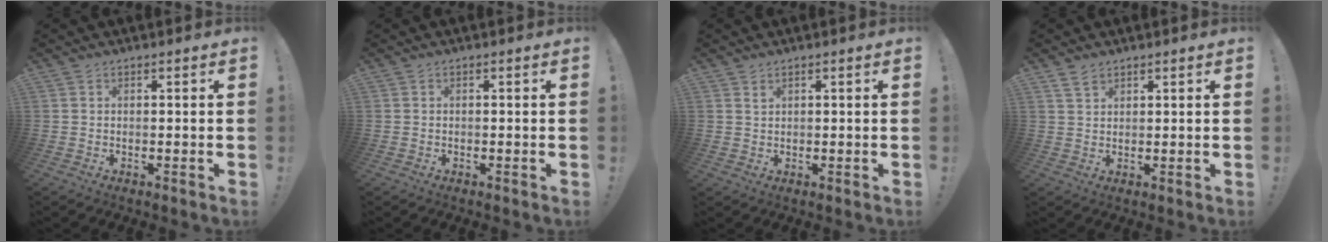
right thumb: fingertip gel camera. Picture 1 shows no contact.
{"total": 0.0}
{"total": 1.6, "force": [1.4, 0.7, 0.4], "torque": [-0.001, -0.005, 0.025]}
{"total": 3.2, "force": [2.4, 1.6, 1.3], "torque": [-0.021, -0.011, 0.044]}